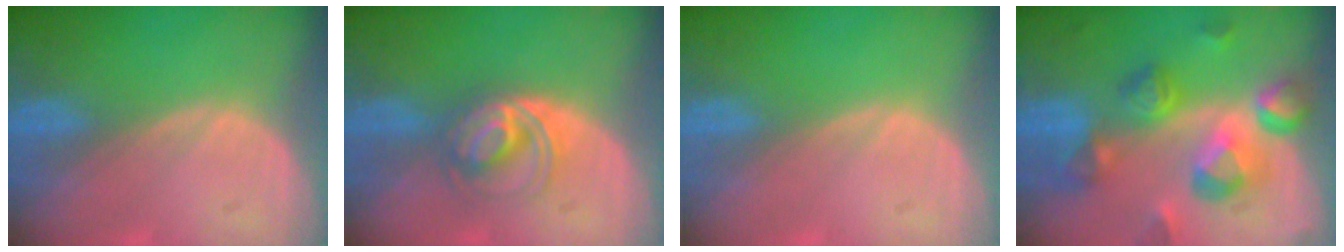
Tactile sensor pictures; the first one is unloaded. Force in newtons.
{"total": 5.6, "press": 5.3, "slide": 1.7}
{"total": 0.0}
{"total": 10.3, "press": 9.3, "slide": 4.6}